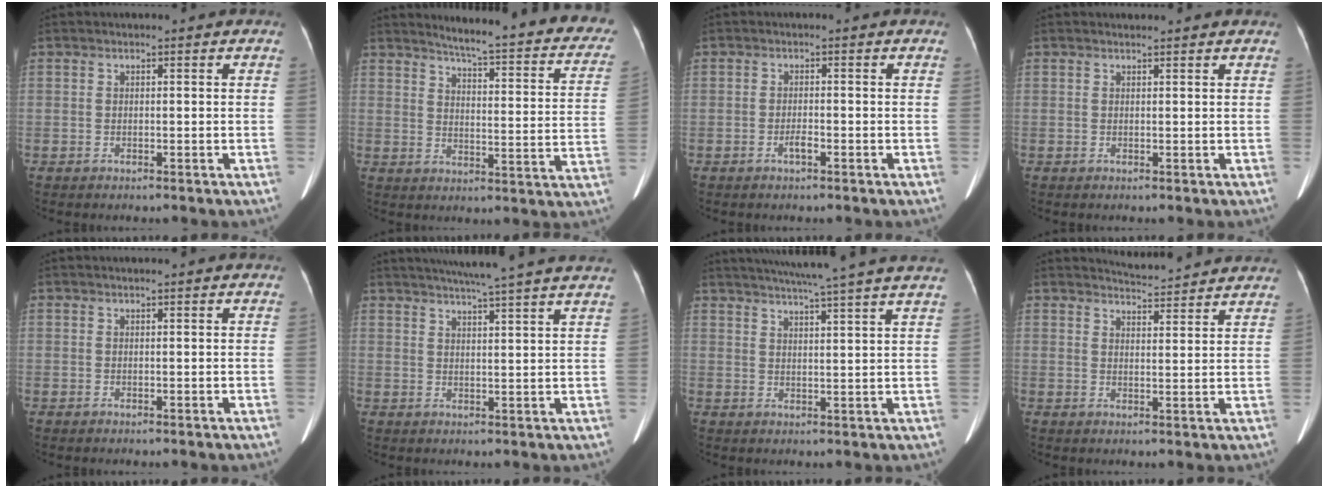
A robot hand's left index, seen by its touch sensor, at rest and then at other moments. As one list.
[{"total": 22.6, "force": [19.8, 2.9, 10.6], "torque": [-0.128, -0.063, 0.221]}, {"total": 1.2, "force": [-0.8, 0.2, 0.9], "torque": [-0.022, -0.001, -0.014]}, {"total": 2.6, "force": [2.5, 0.4, 0.5], "torque": [-0.016, 0.016, 0.026]}, {"total": 2.1, "force": [1.9, 0.1, 0.9], "torque": [-0.015, 0.016, 0.020]}, {"total": 16.6, "force": [14.6, -1.0, 7.9], "torque": [-0.128, -0.002, 0.182]}, {"total": 17.5, "force": [15.2, -1.4, 8.5], "torque": [-0.142, -0.006, 0.193]}, {"total": 9.0, "force": [8.9, 0.5, 1.3], "torque": [-0.021, 0.005, 0.103]}]